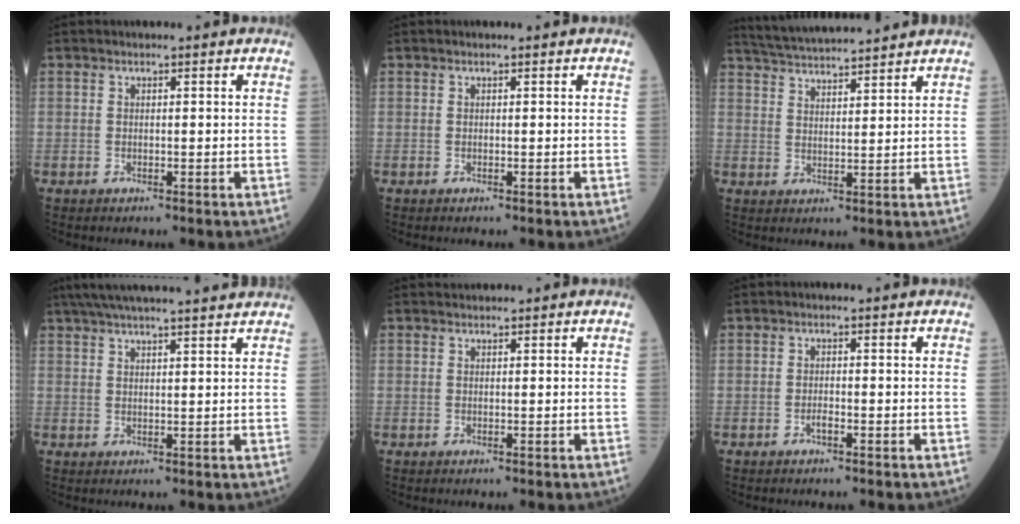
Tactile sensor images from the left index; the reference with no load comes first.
{"total": 0.0}
{"total": 11.0, "force": [10.4, 0.0, 3.6], "torque": [-0.075, 0.027, 0.164]}
{"total": 15.7, "force": [13.8, 0.5, 7.4], "torque": [-0.128, 0.040, 0.194]}
{"total": 0.7, "force": [0.6, 0.1, 0.0], "torque": [-0.008, 0.009, 0.014]}
{"total": 1.0, "force": [-0.6, 0.1, 0.7], "torque": [-0.017, 0.001, -0.010]}